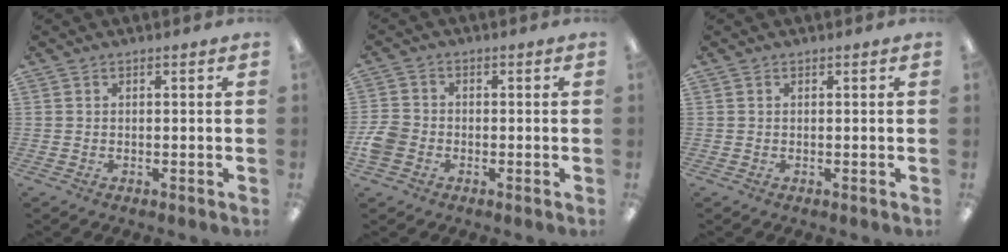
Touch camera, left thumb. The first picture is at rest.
{"total": 5.3, "force": [-1.8, 4.2, 2.6], "torque": [-0.052, 0.013, -0.032]}
{"total": 0.0}